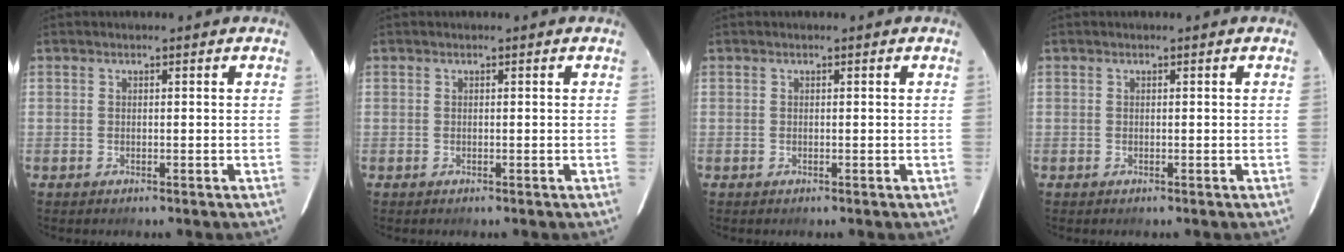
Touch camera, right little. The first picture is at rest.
{"total": 0.0}
{"total": 0.0}
{"total": 0.0}